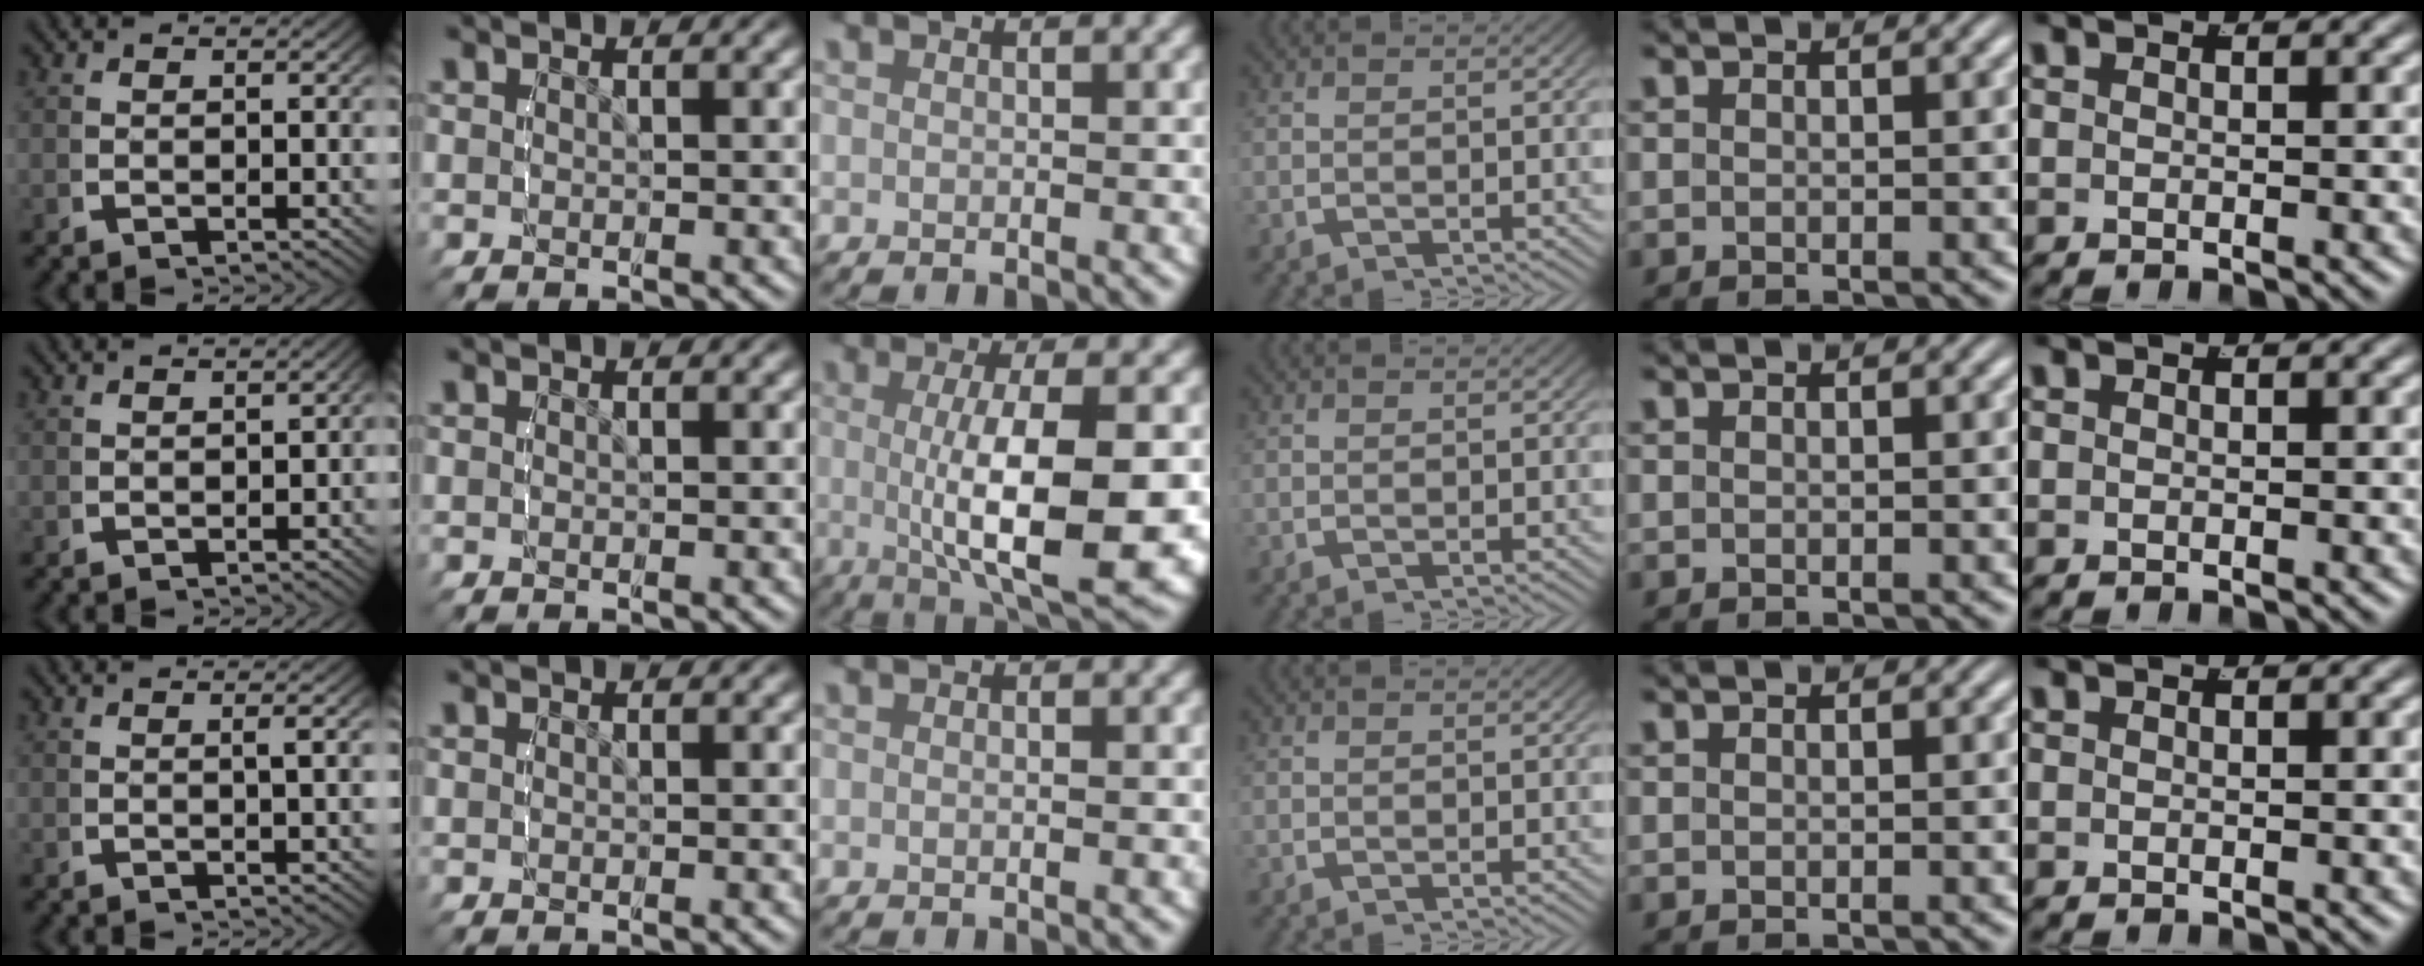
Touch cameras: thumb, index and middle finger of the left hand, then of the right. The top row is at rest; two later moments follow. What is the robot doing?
{"motion": "lift_and_place", "object": "cubes"}